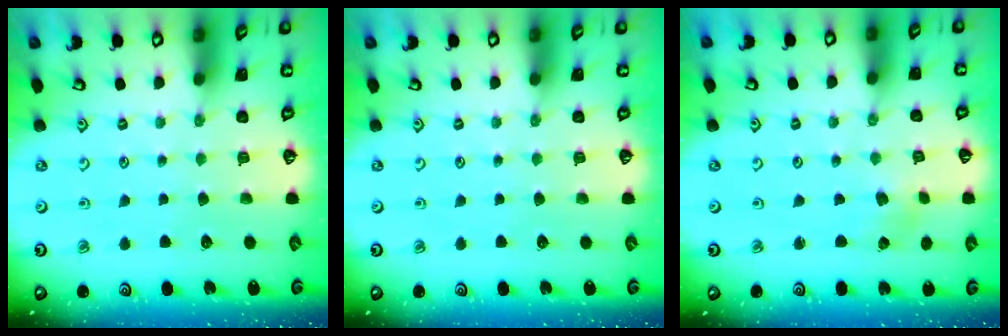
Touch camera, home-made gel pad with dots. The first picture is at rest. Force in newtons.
{"total": 0.0}
{"total": 2.7, "press": 2.7, "slide": 0.3}